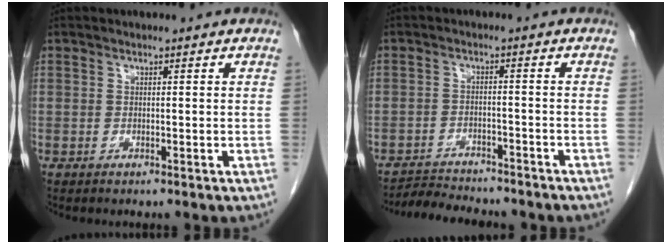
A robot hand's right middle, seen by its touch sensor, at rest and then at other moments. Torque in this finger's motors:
{"motor_torque": [1.08, -1.06, 0.09, 0.05]}